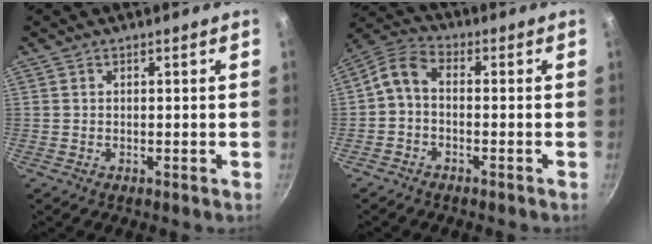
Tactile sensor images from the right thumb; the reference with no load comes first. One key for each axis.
{"total": 5.5, "fx": -1.3, "fy": 3.5, "fz": 4.1, "tx": -0.095, "ty": 0.036, "tz": -0.039}